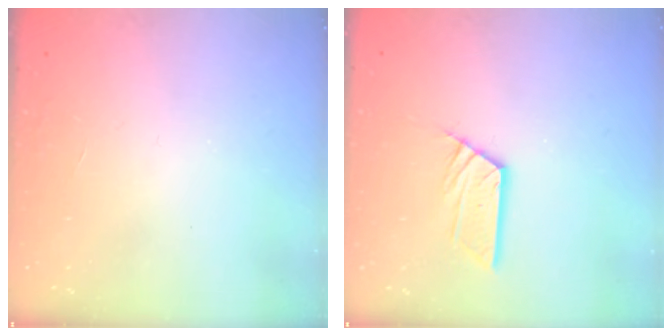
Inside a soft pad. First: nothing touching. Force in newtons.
{"total": 5.9, "press": 5.9, "slide": 0.2}